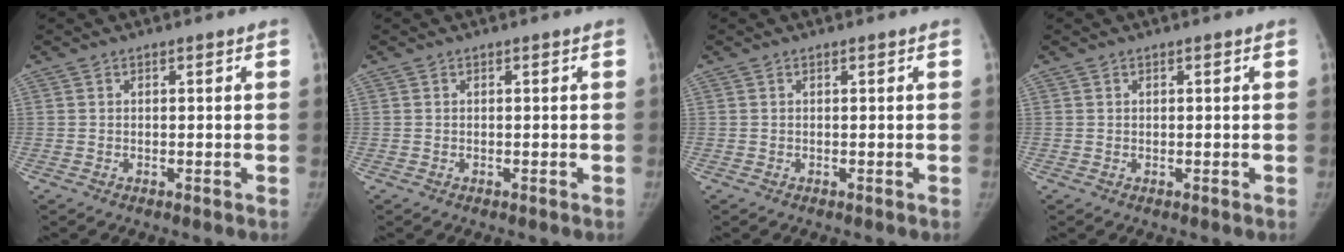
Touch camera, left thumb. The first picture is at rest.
{"total": 0.0}
{"total": 0.0}
{"total": 0.0}